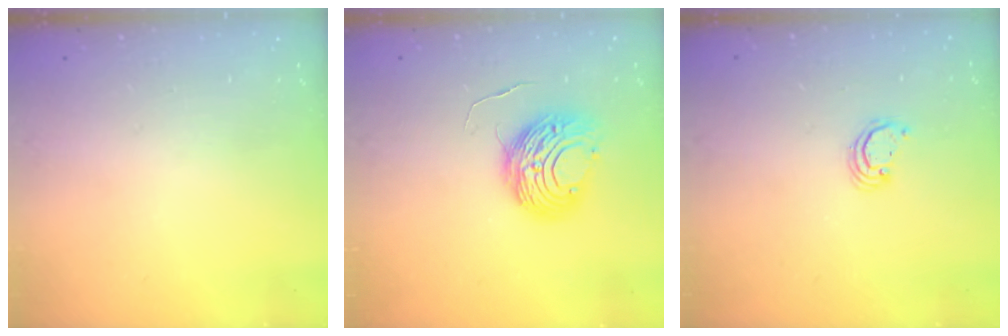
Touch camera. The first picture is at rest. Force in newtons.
{"total": 9.7, "press": 9.7, "slide": 0.6}
{"total": 2.3, "press": 2.3, "slide": 0.3}